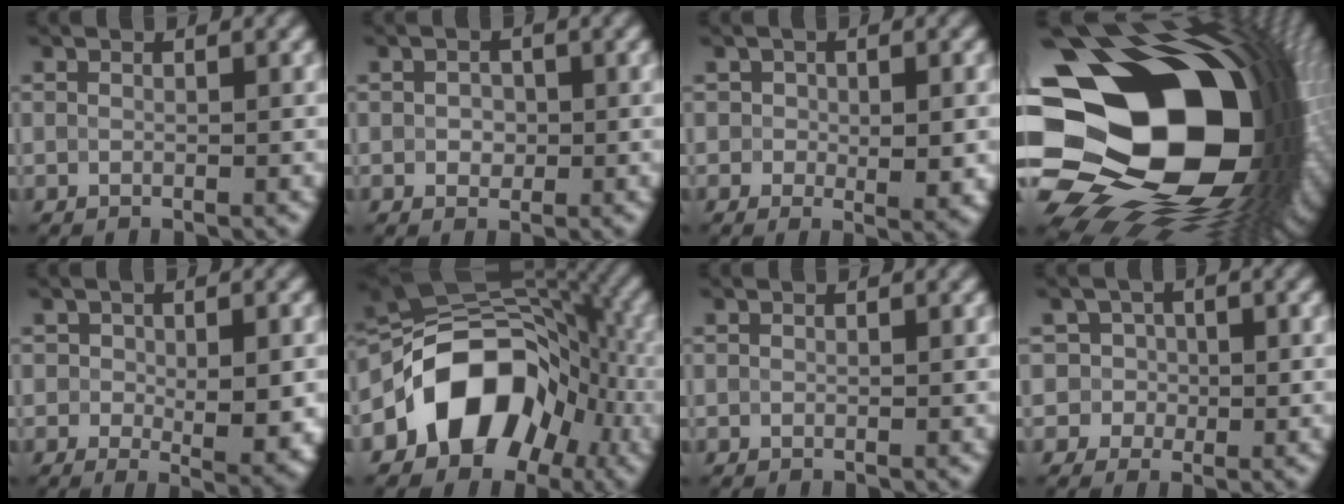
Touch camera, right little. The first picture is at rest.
{"total": 1.0, "force": [-0.1, 0.9, 0.5], "torque": [-0.010, 0.005, 0.002]}
{"total": 2.7, "force": [-0.4, 1.6, 2.1], "torque": [-0.026, -0.002, 0.001]}
{"total": 22.7, "force": [-1.8, 15.3, 16.7], "torque": [-0.287, -0.018, -0.027]}
{"total": 4.8, "force": [-0.8, 2.4, 4.1], "torque": [-0.057, -0.008, 0.000]}
{"total": 11.0, "force": [-4.3, 7.8, 6.5], "torque": [-0.081, 0.022, -0.078]}
{"total": 0.0}
{"total": 2.2, "force": [-0.2, 2.2, 0.1], "torque": [0.027, 0.021, -0.010]}